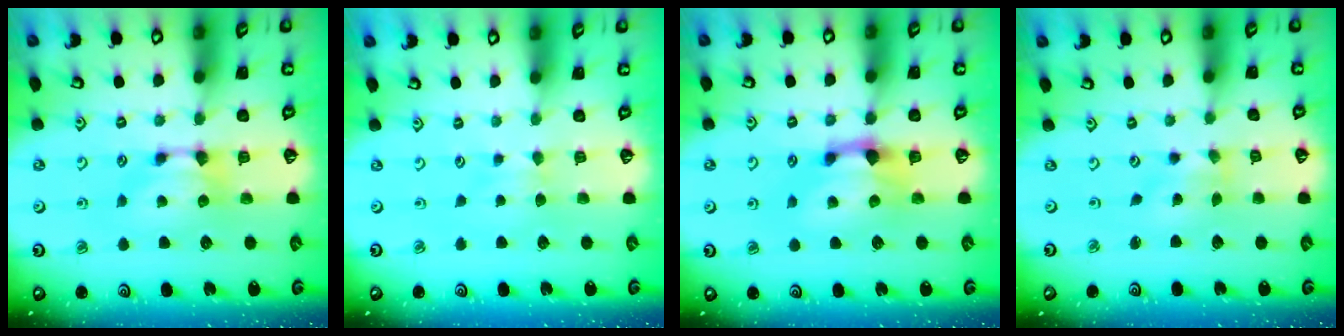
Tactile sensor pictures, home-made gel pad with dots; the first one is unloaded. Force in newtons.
{"total": 2.9, "press": 2.9, "slide": 0.4}
{"total": 2.5, "press": 2.0, "slide": 1.5}
{"total": 1.7, "press": 1.3, "slide": 1.1}